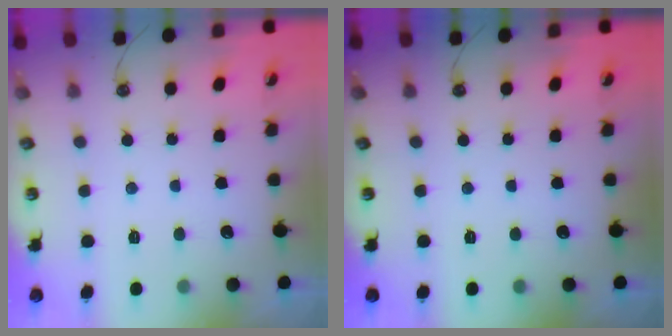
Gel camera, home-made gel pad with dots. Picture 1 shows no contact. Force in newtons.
{"total": 0.0}